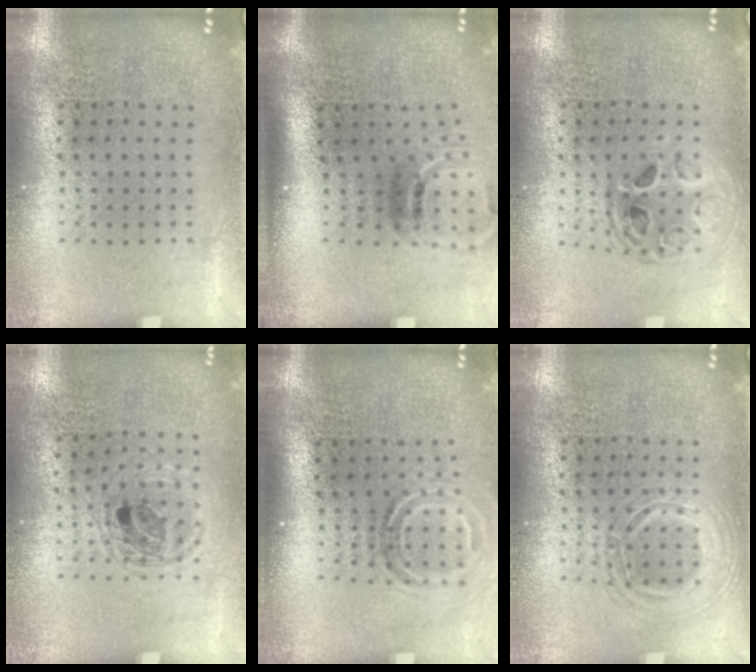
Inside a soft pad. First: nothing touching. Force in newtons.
{"total": 2.0, "press": 1.2, "slide": 1.6}
{"total": 1.4, "press": 1.2, "slide": 0.7}
{"total": 1.1, "press": 1.0, "slide": 0.3}
{"total": 1.7, "press": 1.1, "slide": 1.3}
{"total": 1.2, "press": 1.2, "slide": 0.1}